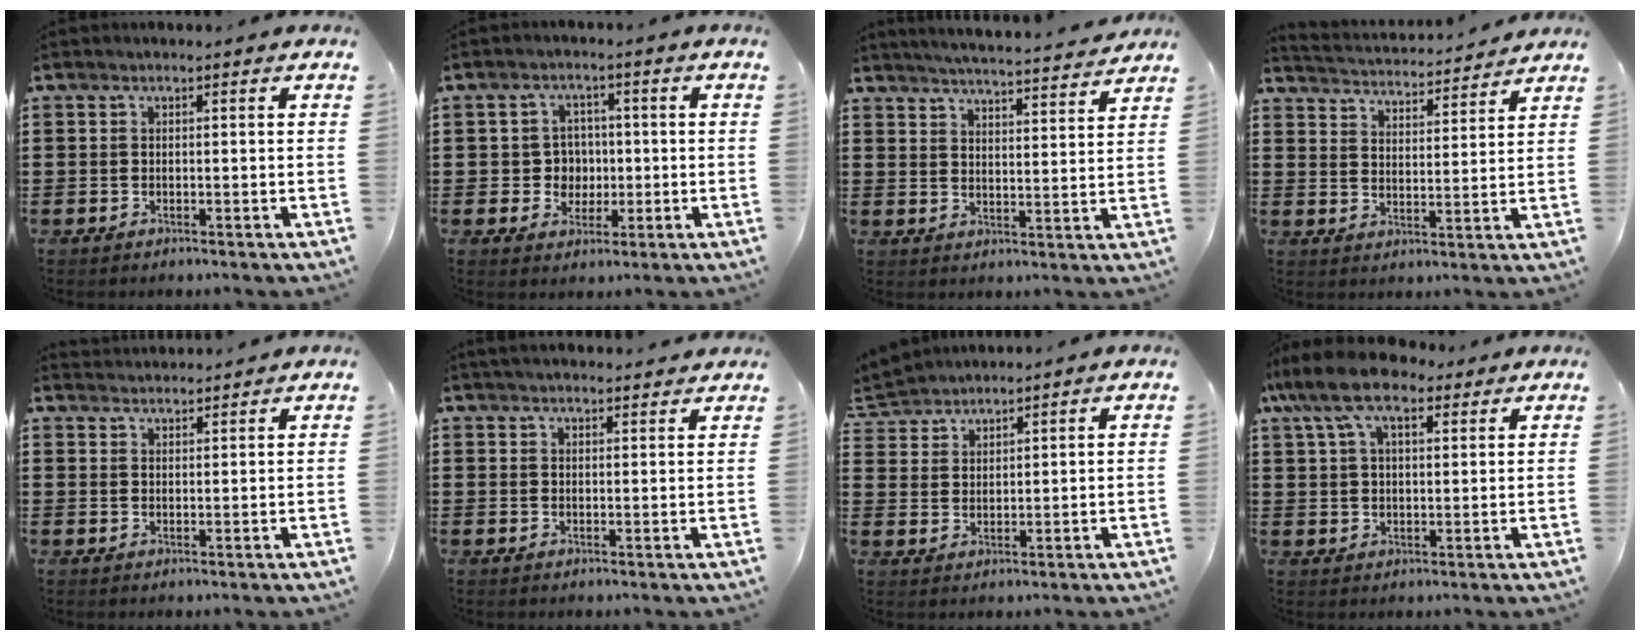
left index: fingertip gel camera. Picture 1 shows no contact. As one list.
[{"total": 4.3, "force": [-0.2, 4.1, 1.4], "torque": [-0.037, 0.007, -0.008]}, {"total": 4.5, "force": [4.4, -0.5, 0.7], "torque": [-0.033, -0.032, 0.073]}, {"total": 3.3, "force": [3.3, -0.1, -0.3], "torque": [-0.015, -0.029, 0.051]}, {"total": 2.0, "force": [2.0, 0.0, -0.4], "torque": [0.001, -0.003, 0.040]}, {"total": 2.2, "force": [2.2, 0.2, 0.3], "torque": [-0.011, -0.001, 0.043]}, {"total": 3.5, "force": [3.3, 1.1, -0.4], "torque": [-0.006, -0.010, 0.062]}, {"total": 9.9, "force": [6.2, 4.5, 6.2], "torque": [-0.140, 0.007, 0.115]}]